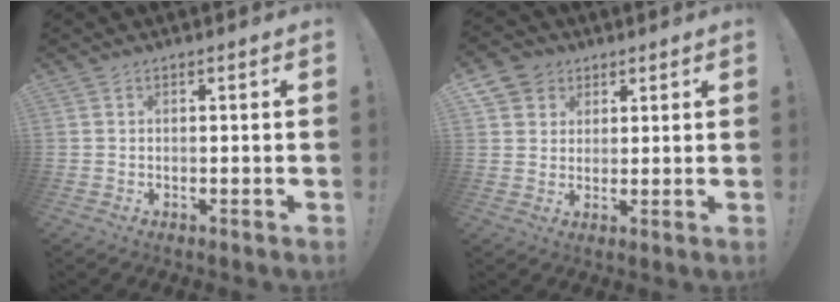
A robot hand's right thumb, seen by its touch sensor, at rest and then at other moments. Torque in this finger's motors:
{"motor_torque": [-0.03, 0.03, 0.08, -0.07, 0.00]}